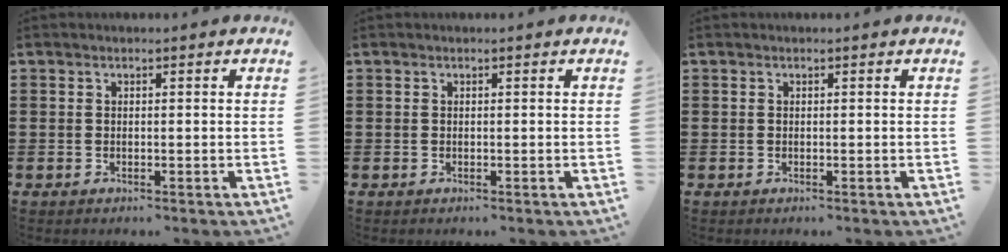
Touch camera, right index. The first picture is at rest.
{"total": 0.0}
{"total": 0.0}